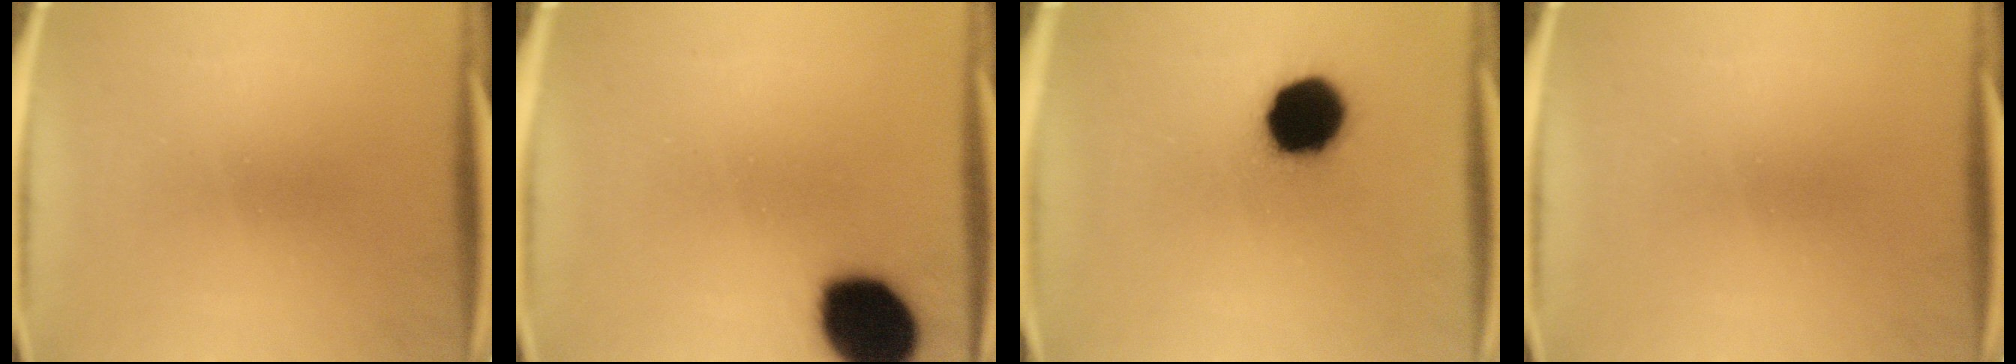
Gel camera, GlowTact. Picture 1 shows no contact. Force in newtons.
{"total": 18.0}
{"total": 16.2}
{"total": 0.0}